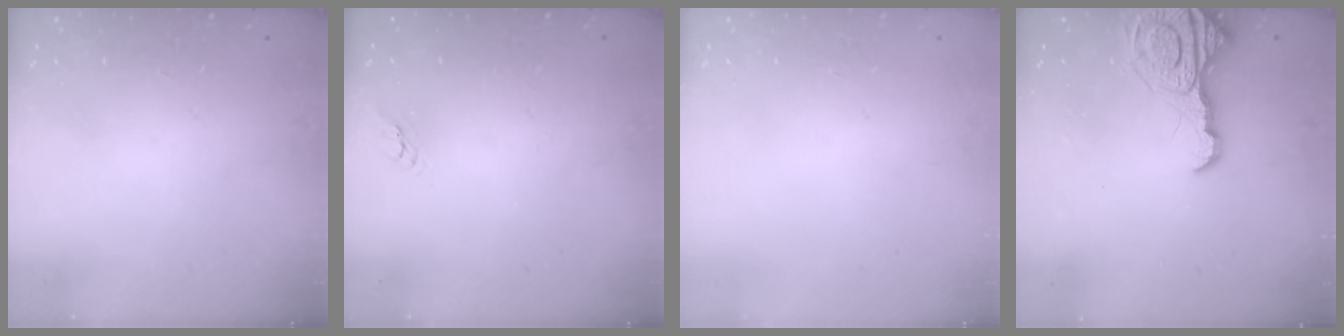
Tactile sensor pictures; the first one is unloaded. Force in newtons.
{"total": 1.9, "press": 1.9, "slide": 0.2}
{"total": 0.0}
{"total": 12.8, "press": 12.8, "slide": 1.3}